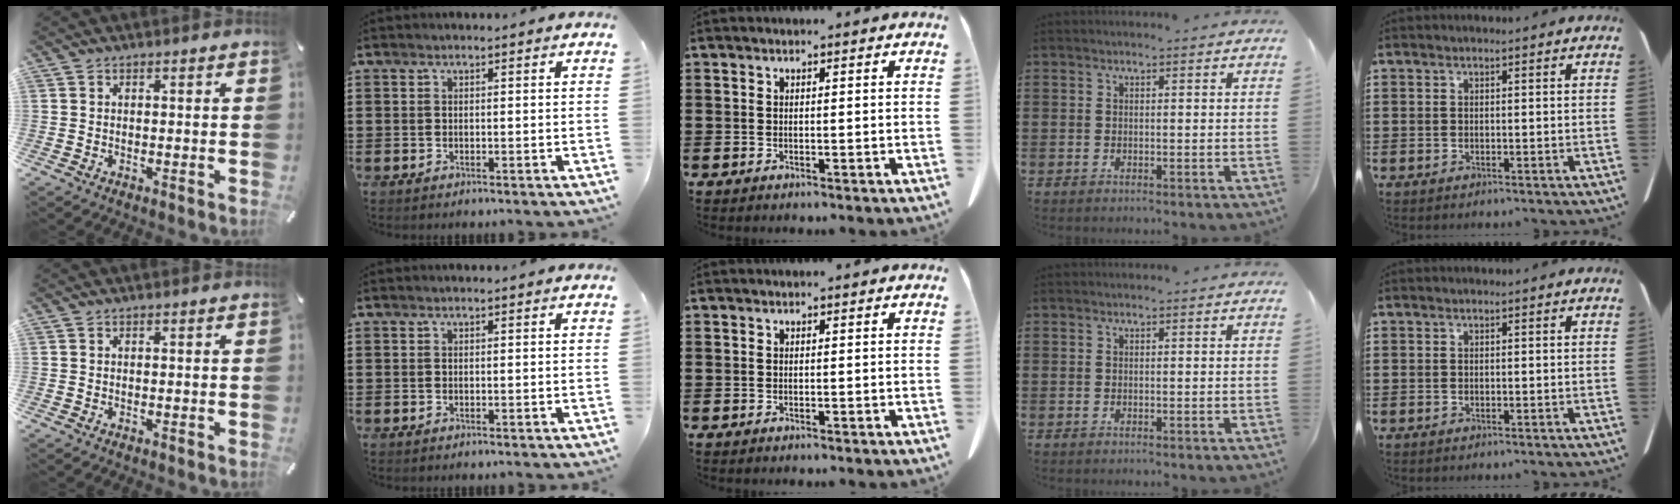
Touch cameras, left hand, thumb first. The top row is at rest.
{}